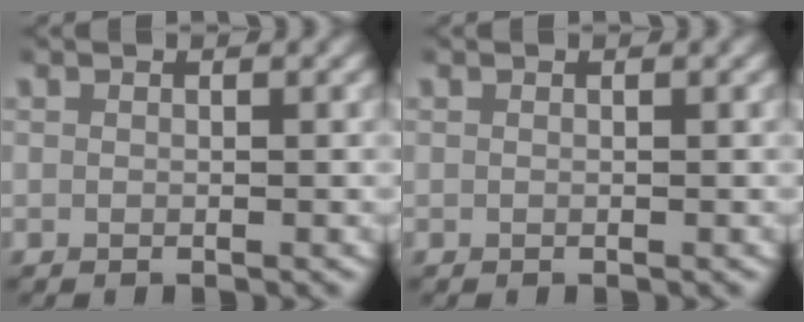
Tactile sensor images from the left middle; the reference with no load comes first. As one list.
[{"total": 0.0}]